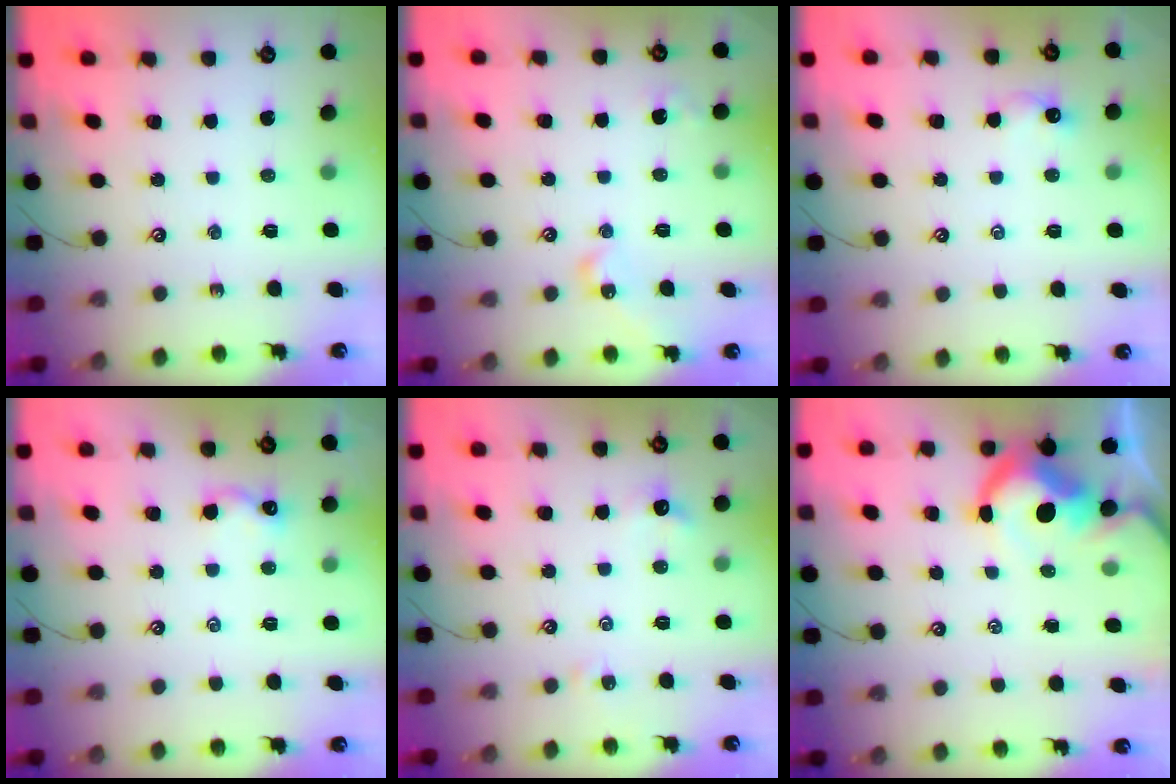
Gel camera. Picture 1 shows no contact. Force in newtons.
{"total": 8.2, "press": 8.2, "slide": 0.9}
{"total": 0.6, "press": 0.2, "slide": 0.5}
{"total": 0.8, "press": 0.6, "slide": 0.5}
{"total": 2.5, "press": 2.5, "slide": 0.6}
{"total": 8.3, "press": 8.1, "slide": 1.6}